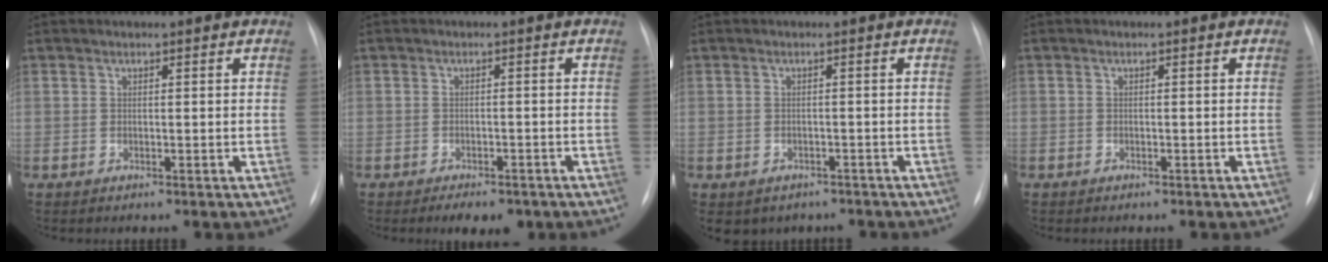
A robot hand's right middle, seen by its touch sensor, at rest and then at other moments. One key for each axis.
{"total": 4.7, "fx": -3.4, "fy": 2.1, "fz": 2.5, "tx": -0.026, "ty": -0.004, "tz": -0.037}
{"total": 6.7, "fx": -5.0, "fy": 4.2, "fz": 1.3, "tx": -0.012, "ty": 0.012, "tz": -0.055}
{"total": 0.5, "fx": -0.4, "fy": 0.4, "fz": 0.0, "tx": -0.005, "ty": 0.005, "tz": -0.007}